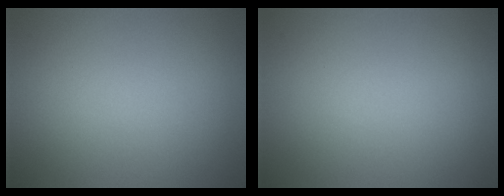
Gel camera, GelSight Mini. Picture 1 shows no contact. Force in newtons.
{"total": 0.0}